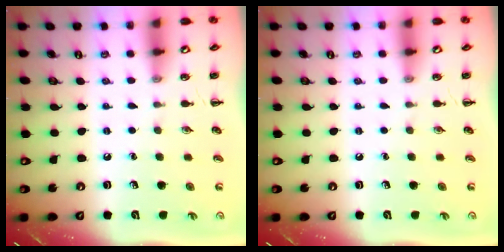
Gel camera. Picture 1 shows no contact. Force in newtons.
{"total": 0.0}